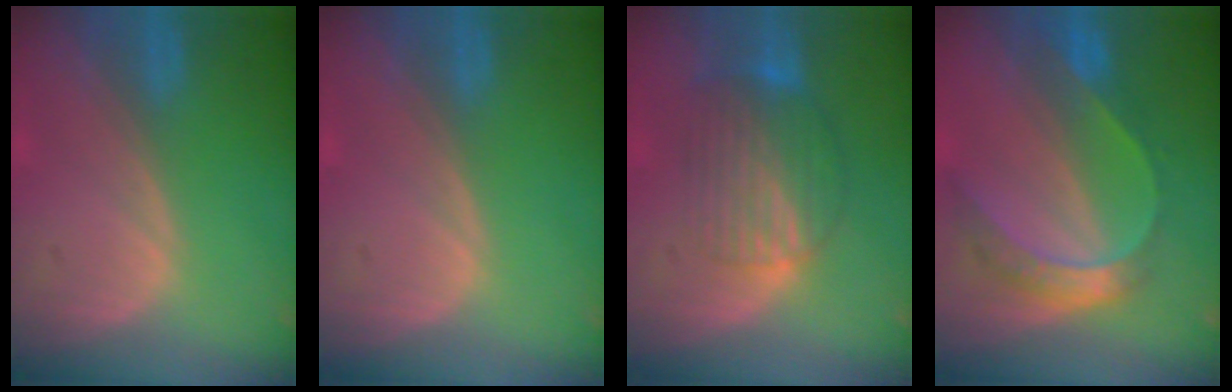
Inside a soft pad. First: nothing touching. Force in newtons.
{"total": 0.0}
{"total": 8.3, "press": 7.3, "slide": 4.0}
{"total": 7.8, "press": 6.5, "slide": 4.4}